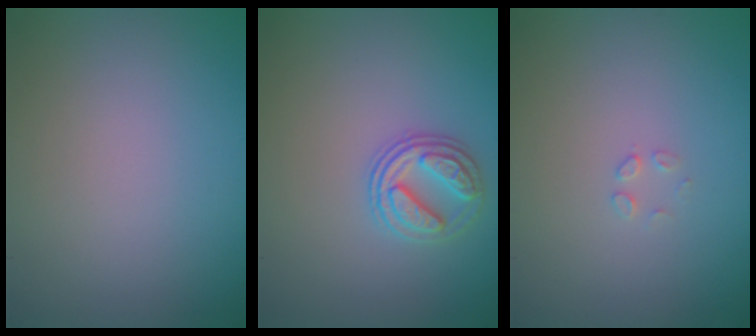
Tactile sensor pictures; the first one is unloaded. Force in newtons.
{"total": 2.7, "press": 2.6, "slide": 0.9}
{"total": 0.8, "press": 0.8, "slide": 0.0}